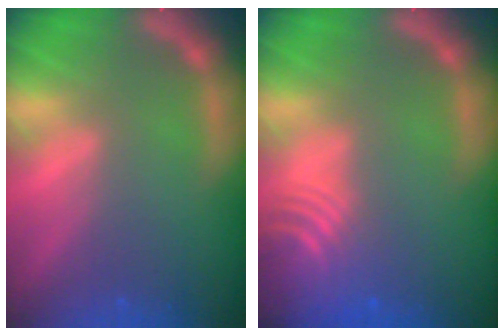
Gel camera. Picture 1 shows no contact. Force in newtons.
{"total": 8.6}